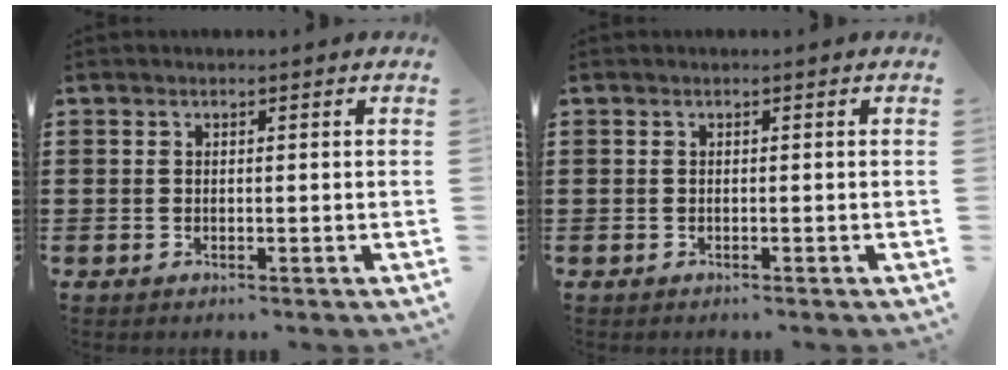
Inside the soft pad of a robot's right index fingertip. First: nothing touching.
{"total": 0.0}